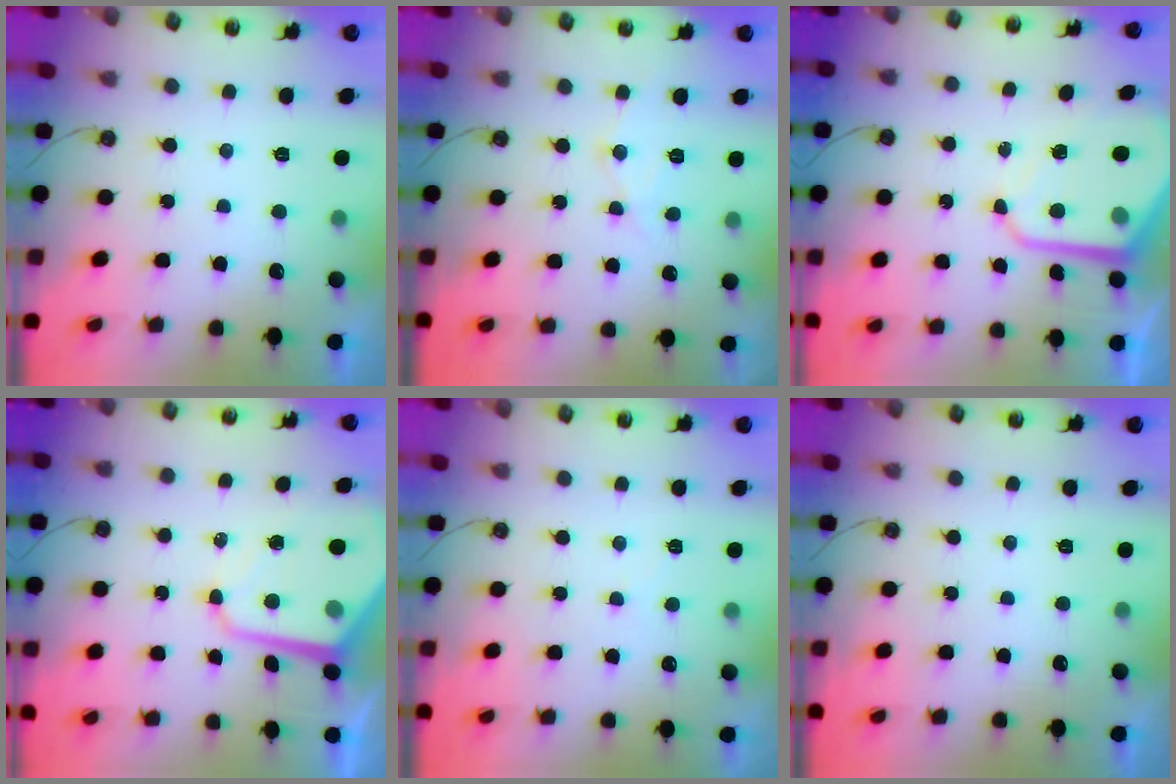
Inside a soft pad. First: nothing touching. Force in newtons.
{"total": 8.8, "press": 8.7, "slide": 0.7}
{"total": 10.8, "press": 10.8, "slide": 1.0}
{"total": 10.9, "press": 10.8, "slide": 0.9}
{"total": 4.1, "press": 4.1, "slide": 0.7}
{"total": 0.0}